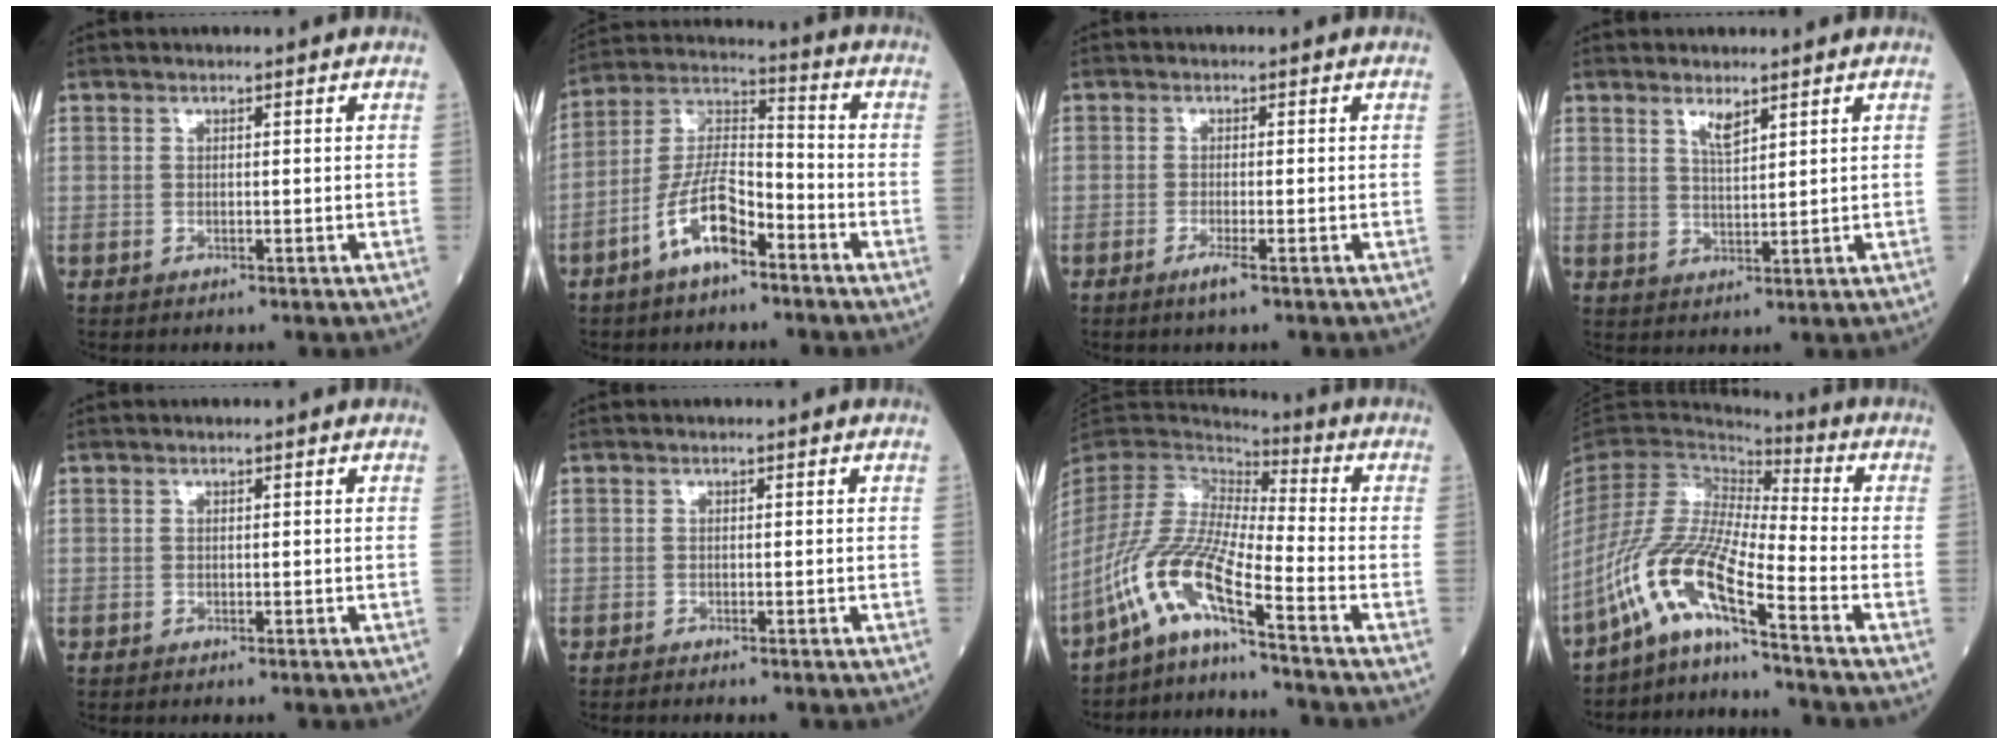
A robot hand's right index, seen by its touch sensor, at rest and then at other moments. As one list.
[{"total": 10.5, "force": [-5.6, 3.3, 8.2], "torque": [-0.171, 0.013, -0.107]}, {"total": 2.1, "force": [-1.3, -0.2, 1.7], "torque": [-0.036, -0.006, -0.027]}, {"total": 2.9, "force": [2.0, 0.5, 2.0], "torque": [-0.040, -0.004, 0.040]}, {"total": 0.0}, {"total": 1.0, "force": [-0.9, -0.1, 0.4], "torque": [-0.008, 0.000, -0.012]}, {"total": 11.3, "force": [-7.3, 0.0, 8.6], "torque": [-0.184, -0.008, -0.148]}, {"total": 11.9, "force": [-8.0, 0.1, 8.8], "torque": [-0.188, -0.007, -0.160]}]